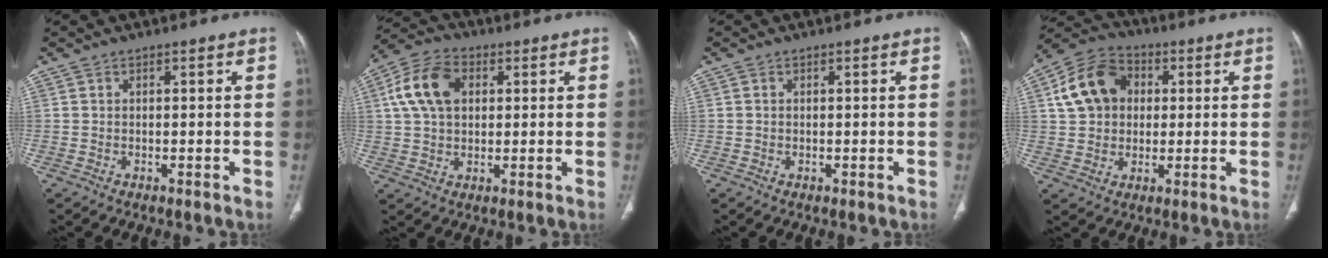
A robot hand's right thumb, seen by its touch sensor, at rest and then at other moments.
{"total": 11.3, "force": [2.8, 7.6, 7.8], "torque": [-0.143, 0.016, 0.046]}
{"total": 0.0}
{"total": 12.5, "force": [2.5, 10.0, 7.2], "torque": [-0.114, 0.015, 0.035]}